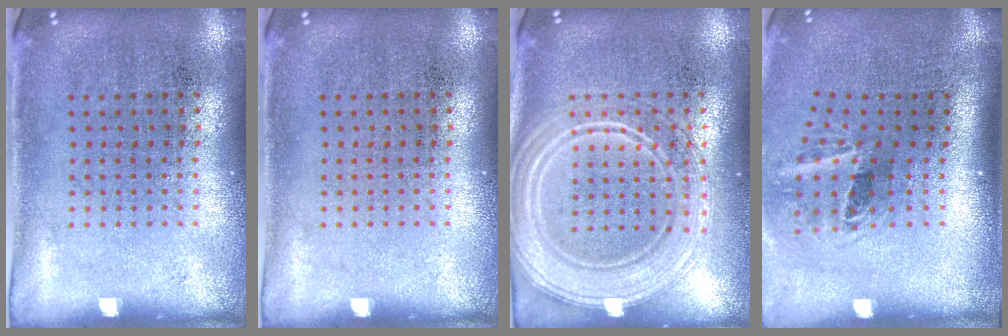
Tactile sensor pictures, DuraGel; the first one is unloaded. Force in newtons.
{"total": 0.0}
{"total": 3.7, "press": 3.6, "slide": 0.6}
{"total": 2.0, "press": 1.2, "slide": 1.6}